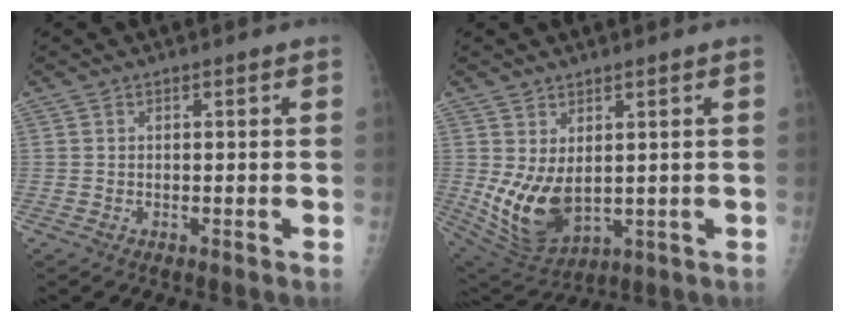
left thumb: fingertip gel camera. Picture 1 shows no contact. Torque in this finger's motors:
{"motor_torque": [0.14, 0.64, 0.67, -0.19, 0.17]}